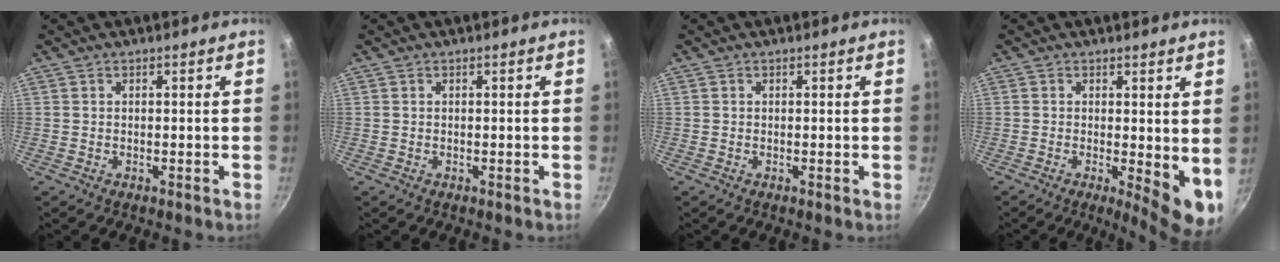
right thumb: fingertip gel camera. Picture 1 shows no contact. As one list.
[{"total": 0.0}, {"total": 0.0}, {"total": 7.8, "force": [-0.3, 2.6, 7.3], "torque": [-0.085, -0.014, -0.001]}]